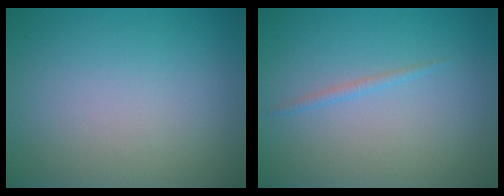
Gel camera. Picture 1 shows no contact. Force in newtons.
{"total": 0.8, "press": 0.8, "slide": 0.1}